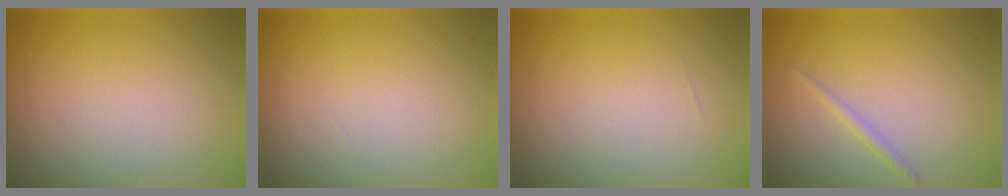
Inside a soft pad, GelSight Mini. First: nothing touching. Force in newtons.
{"total": 0.0}
{"total": 0.0}
{"total": 0.9, "press": 0.9, "slide": 0.1}